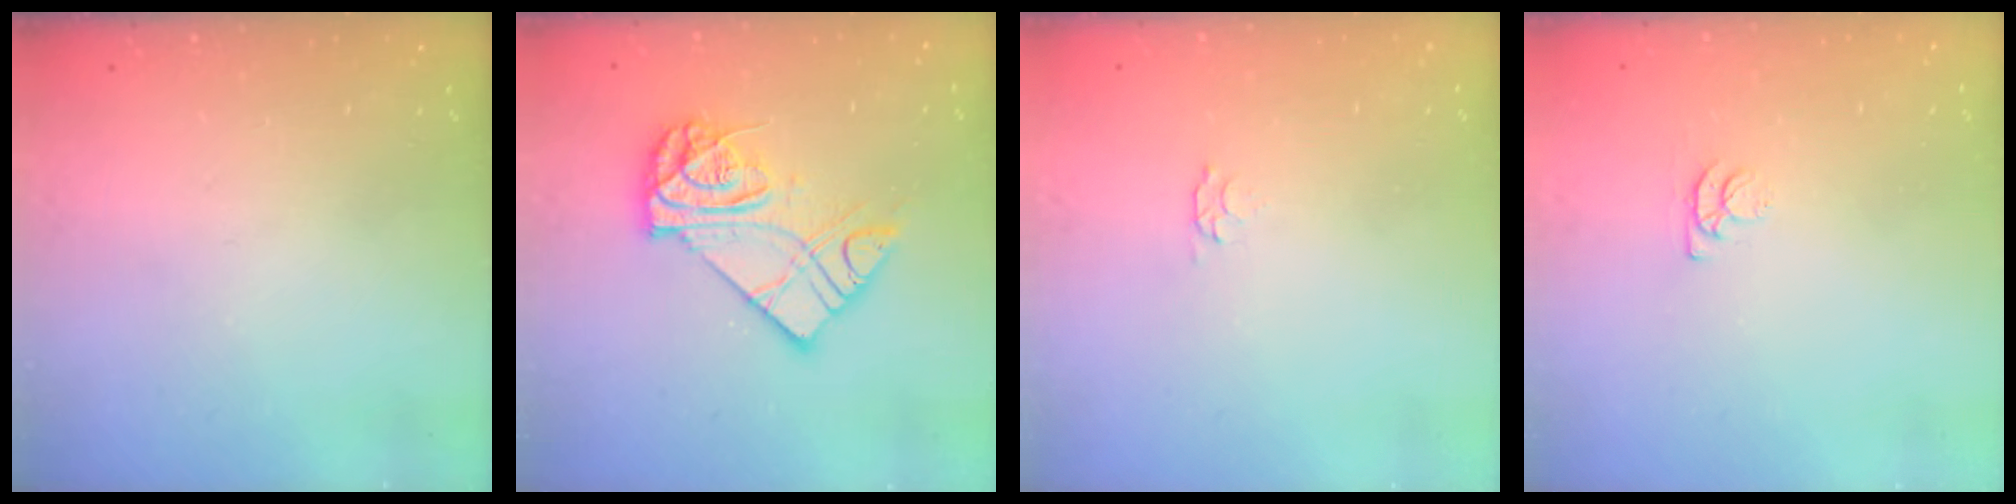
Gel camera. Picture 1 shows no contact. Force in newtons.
{"total": 13.6, "press": 13.6, "slide": 1.1}
{"total": 2.8, "press": 2.7, "slide": 0.5}
{"total": 4.3, "press": 4.2, "slide": 0.5}